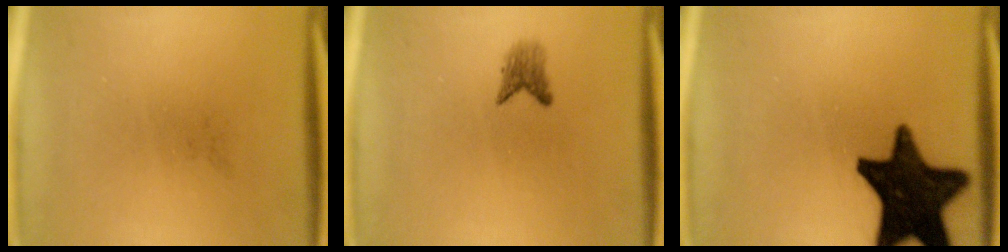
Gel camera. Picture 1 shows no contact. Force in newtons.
{"total": 1.8}
{"total": 18.5}